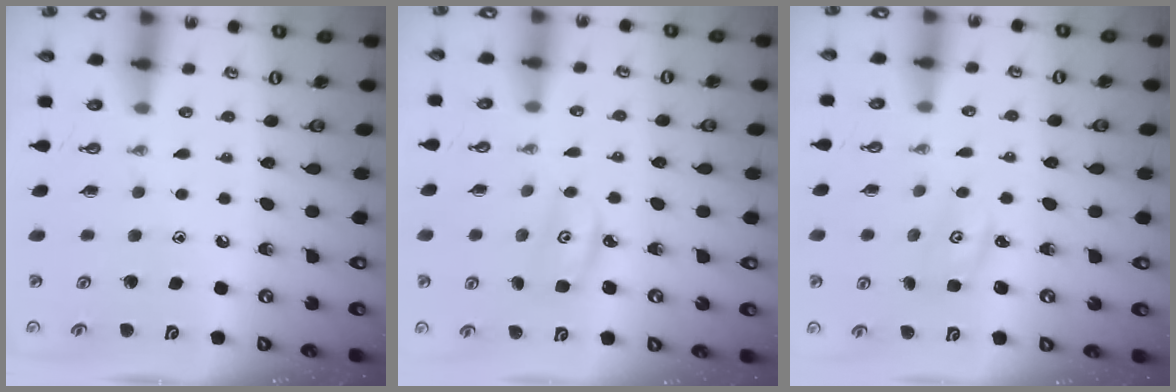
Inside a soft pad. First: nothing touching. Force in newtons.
{"total": 2.9, "press": 2.9, "slide": 0.3}
{"total": 1.5, "press": 1.5, "slide": 0.1}